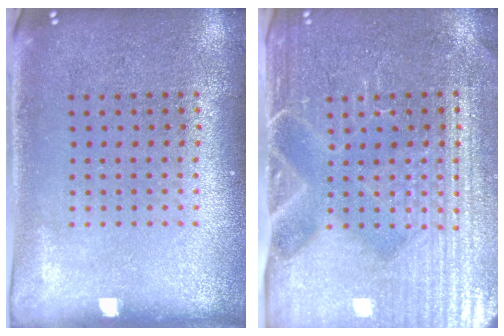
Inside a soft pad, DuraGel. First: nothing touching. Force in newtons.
{"total": 4.7, "press": 4.4, "slide": 1.8}